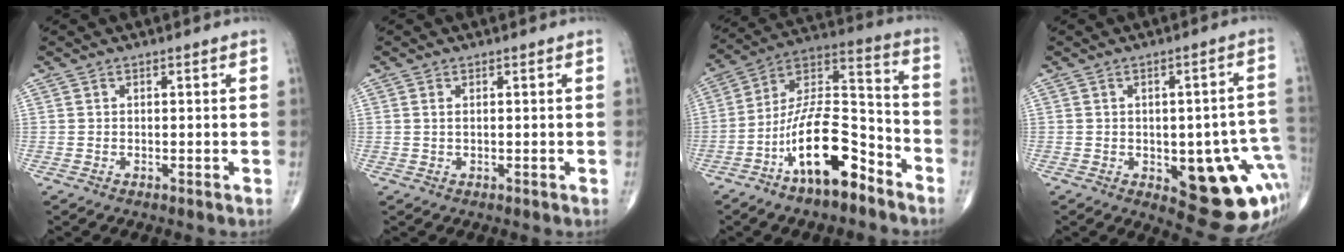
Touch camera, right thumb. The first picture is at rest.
{"total": 0.8, "force": [0.3, 0.3, 0.7], "torque": [-0.018, 0.004, 0.007]}
{"total": 17.6, "force": [-9.7, 6.9, 12.9], "torque": [-0.219, 0.081, -0.178]}
{"total": 16.7, "force": [-4.2, 6.8, 14.7], "torque": [-0.131, 0.016, -0.027]}